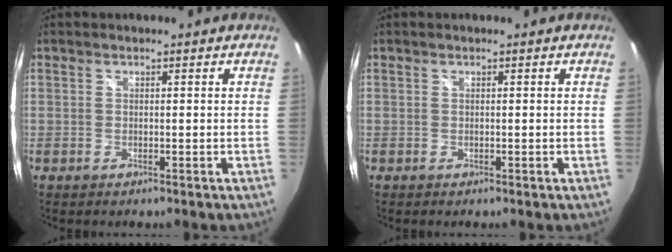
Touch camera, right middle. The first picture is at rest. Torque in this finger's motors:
{"motor_torque": [0.00, -0.01, 0.02, 0.00]}